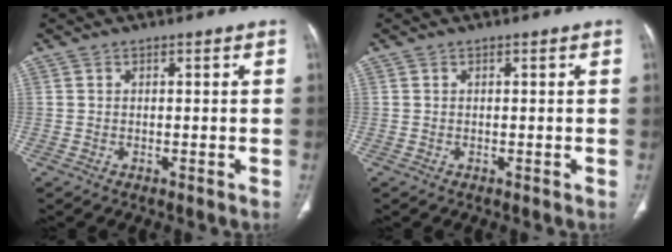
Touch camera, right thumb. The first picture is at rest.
{"total": 0.0}